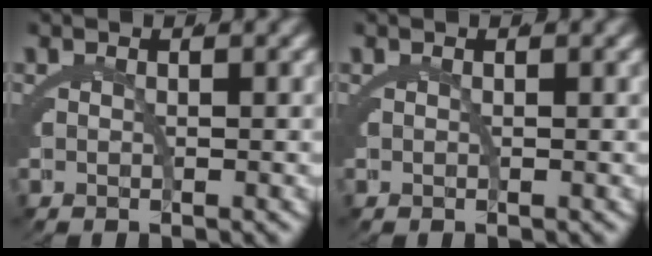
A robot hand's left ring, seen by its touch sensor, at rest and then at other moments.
{"total": 0.0}